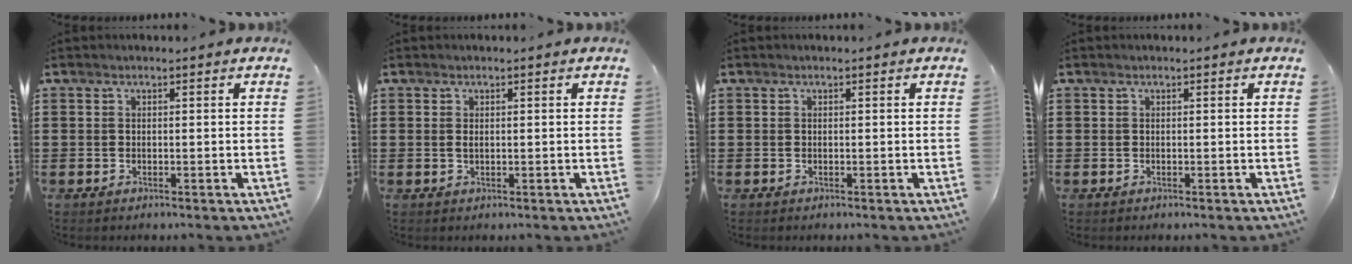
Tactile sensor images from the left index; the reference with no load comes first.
{"total": 0.8, "force": [0.1, 0.3, 0.7], "torque": [-0.016, 0.002, 0.001]}
{"total": 0.0}
{"total": 0.0}